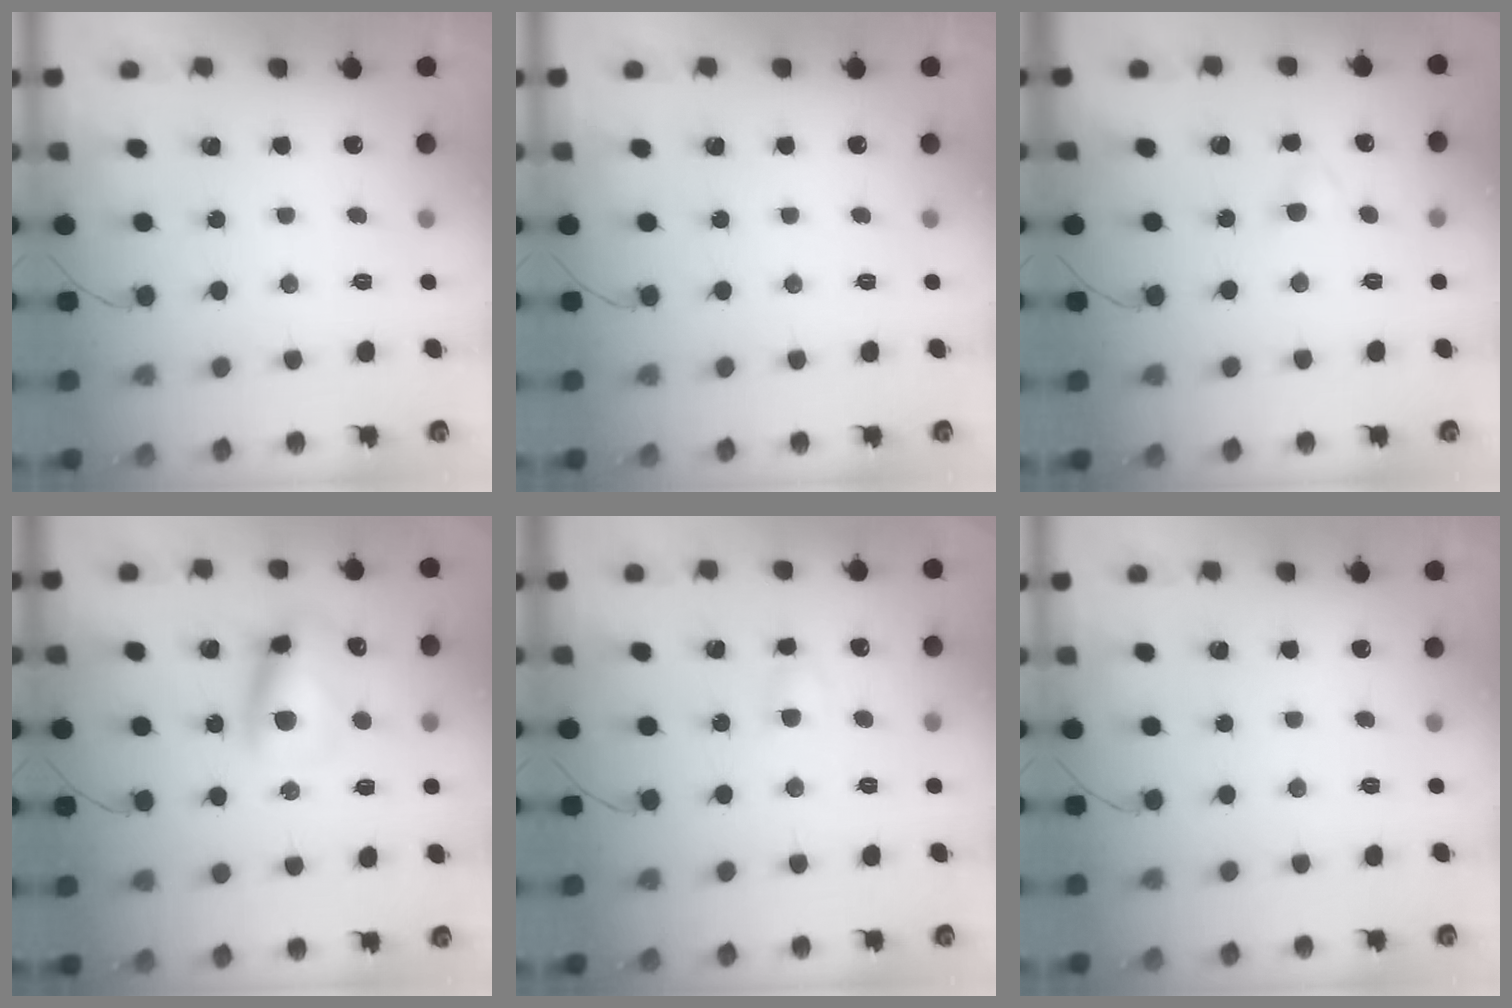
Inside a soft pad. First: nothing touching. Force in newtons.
{"total": 0.0}
{"total": 2.4, "press": 2.1, "slide": 1.1}
{"total": 10.7, "press": 10.5, "slide": 2.0}
{"total": 3.4, "press": 3.2, "slide": 1.2}
{"total": 0.0}